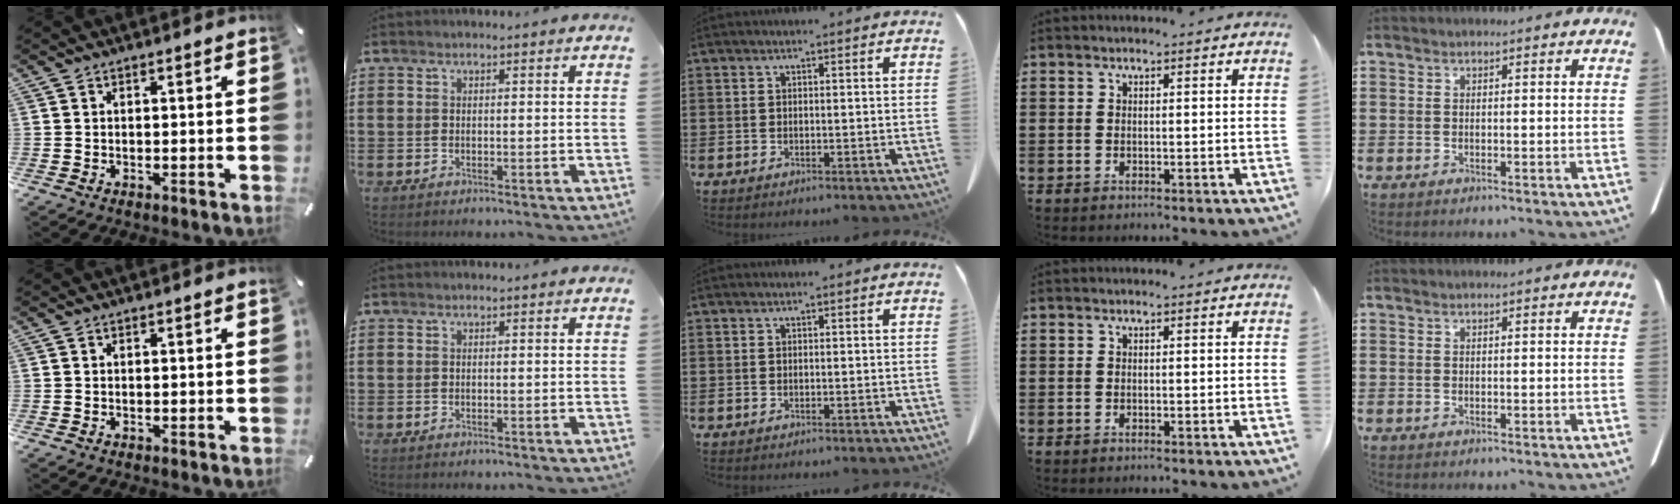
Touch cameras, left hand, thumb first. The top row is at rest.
{}